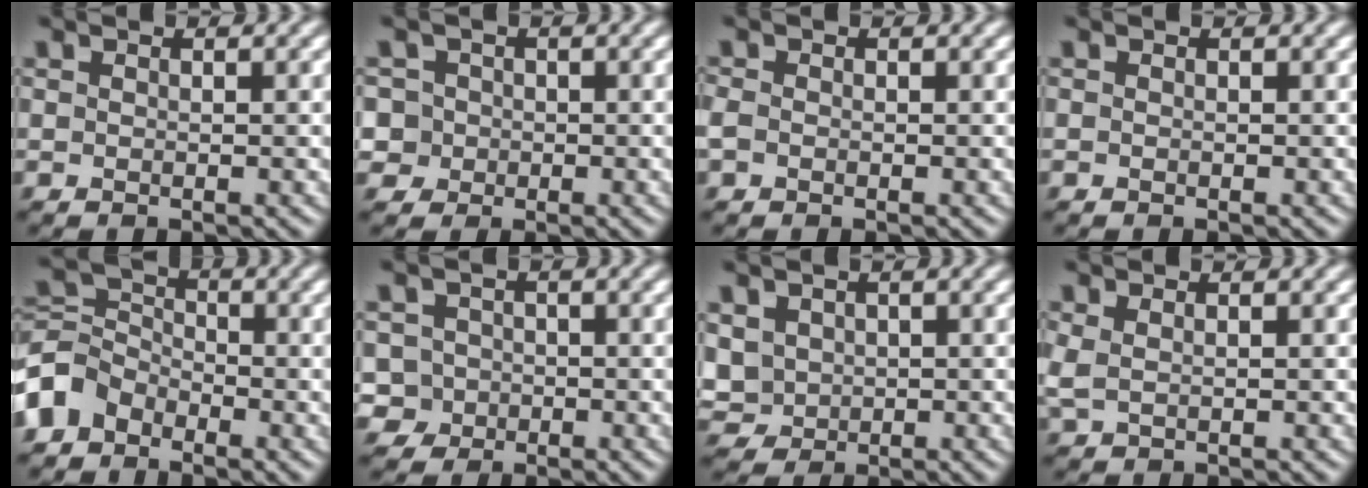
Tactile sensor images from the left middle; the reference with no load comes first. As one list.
[{"total": 4.6, "force": [0.9, 4.2, 1.7], "torque": [-0.025, 0.030, -0.010]}, {"total": 1.1, "force": [-0.4, 0.9, 0.5], "torque": [-0.012, -0.001, -0.012]}, {"total": 0.0}, {"total": 4.0, "force": [-2.6, 2.9, 1.1], "torque": [-0.024, 0.011, -0.070]}, {"total": 3.7, "force": [-0.3, 3.5, 1.2], "torque": [-0.007, 0.026, -0.027]}, {"total": 4.4, "force": [0.9, 3.8, 2.1], "torque": [-0.068, 0.017, 0.021]}, {"total": 1.2, "force": [0.4, 0.7, 0.9], "torque": [-0.030, 0.002, 0.010]}]